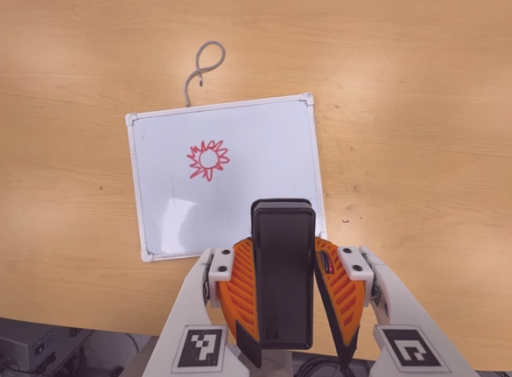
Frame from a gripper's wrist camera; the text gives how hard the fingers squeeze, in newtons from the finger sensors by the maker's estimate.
{"total": 6.8, "left": 5.5, "right": 8.2}